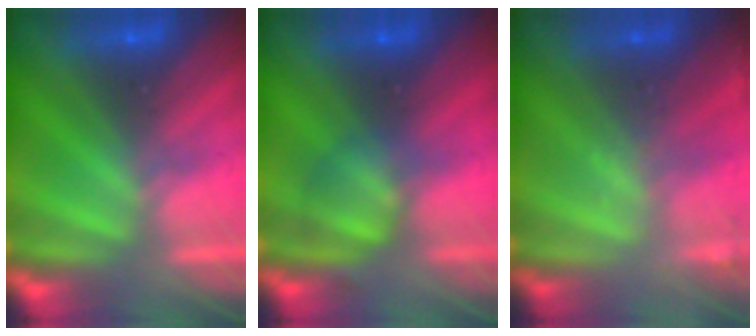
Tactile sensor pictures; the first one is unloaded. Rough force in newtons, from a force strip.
{"total": 2.5}
{"total": 1.9}